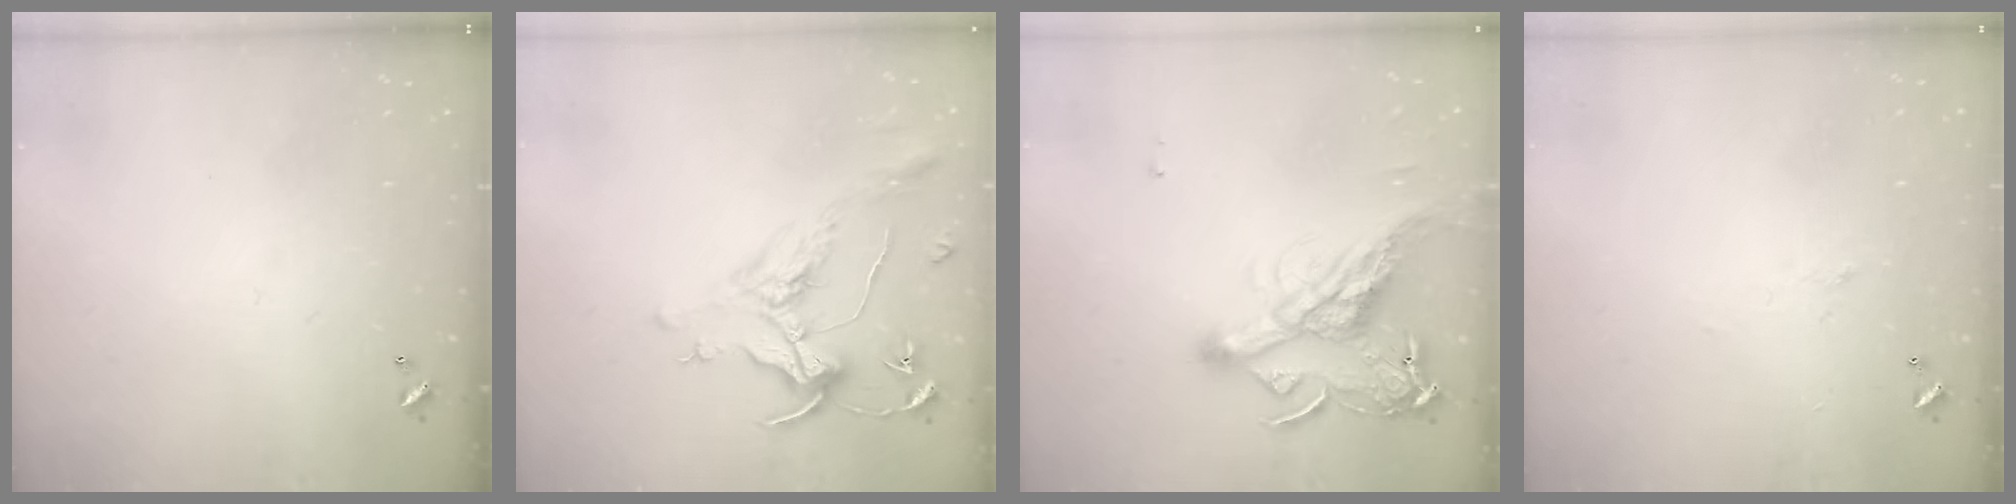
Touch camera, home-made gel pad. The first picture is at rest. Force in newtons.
{"total": 1.6, "press": 1.4, "slide": 0.7}
{"total": 10.7, "press": 10.6, "slide": 1.6}
{"total": 0.9, "press": 0.6, "slide": 0.6}